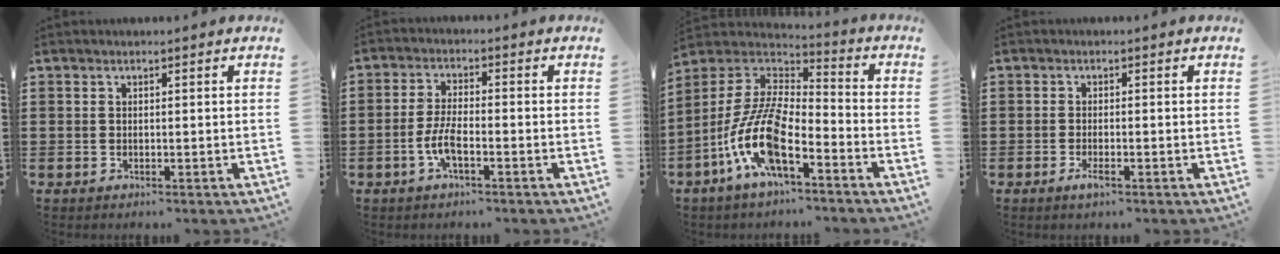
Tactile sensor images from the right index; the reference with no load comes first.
{"total": 4.7, "force": [-1.8, 1.2, 4.2], "torque": [-0.100, -0.006, -0.041]}
{"total": 13.0, "force": [-6.5, 4.5, 10.3], "torque": [-0.246, -0.011, -0.133]}
{"total": 1.7, "force": [-0.9, 0.2, 1.5], "torque": [-0.033, -0.009, -0.017]}